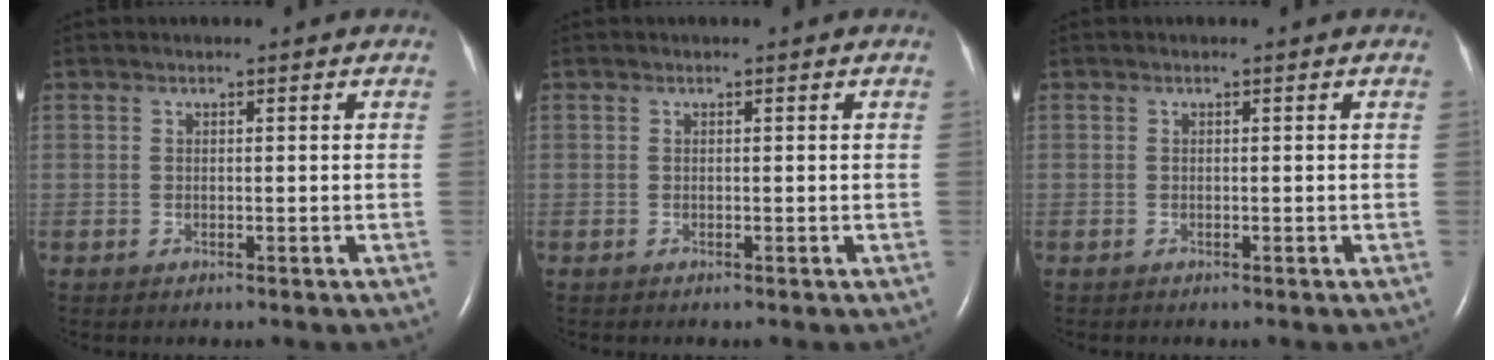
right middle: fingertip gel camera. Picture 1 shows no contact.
{"total": 0.0}
{"total": 0.0}